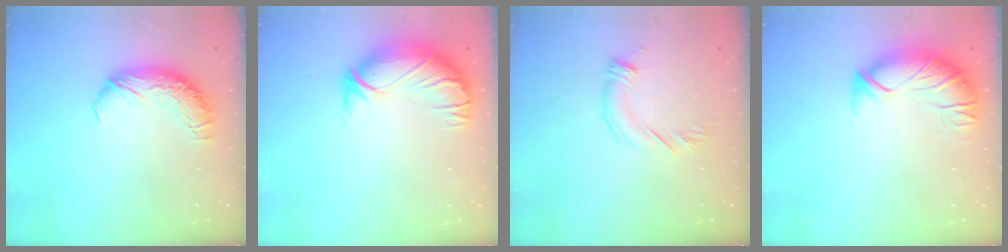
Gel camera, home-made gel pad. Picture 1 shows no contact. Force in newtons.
{"total": 3.0, "press": 0.3, "slide": 3.0}
{"total": 3.6, "press": 3.5, "slide": 0.8}
{"total": 2.9, "press": 1.4, "slide": 2.5}